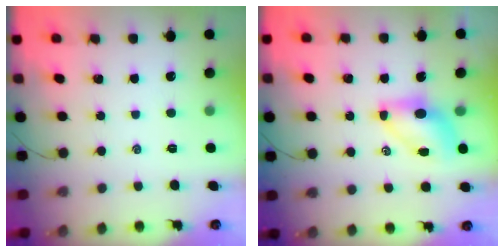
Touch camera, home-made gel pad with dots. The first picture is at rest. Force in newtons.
{"total": 6.9, "press": 6.8, "slide": 0.8}